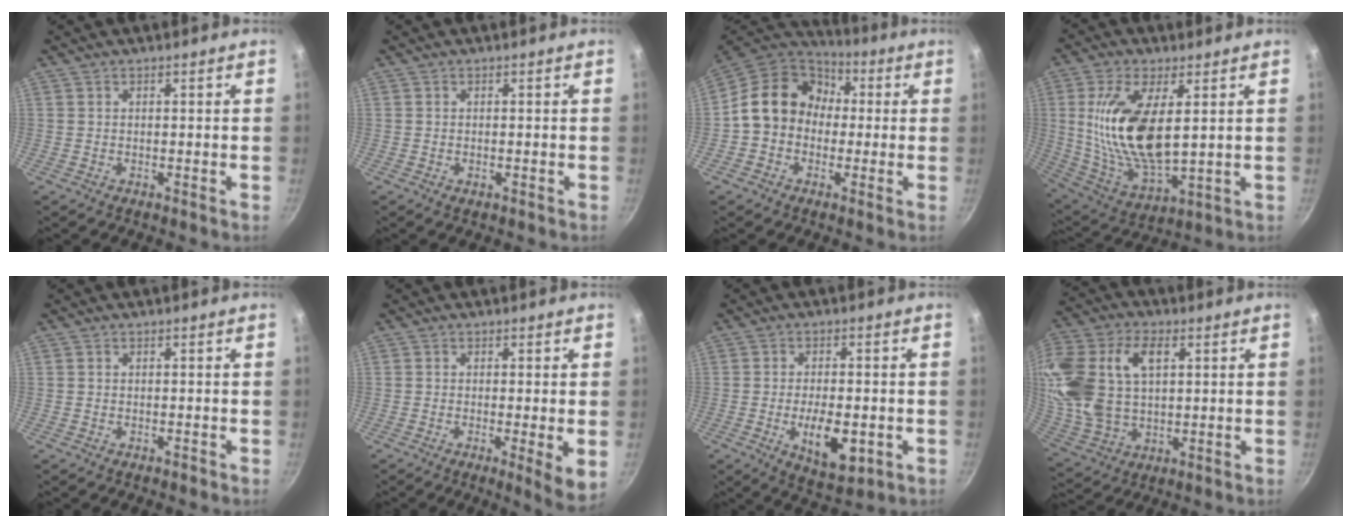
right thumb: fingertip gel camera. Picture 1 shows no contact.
{"total": 1.0, "force": [-0.3, 0.5, 0.8], "torque": [-0.012, 0.000, -0.005]}
{"total": 14.7, "force": [0.8, 12.4, 7.9], "torque": [-0.097, 0.040, -0.007]}
{"total": 18.0, "force": [3.4, 8.1, 15.7], "torque": [-0.305, -0.025, 0.074]}
{"total": 0.6, "force": [-0.4, 0.4, 0.3], "torque": [-0.005, 0.003, -0.006]}
{"total": 5.8, "force": [-0.9, 0.8, 5.7], "torque": [-0.084, -0.014, -0.012]}
{"total": 12.3, "force": [-3.3, 5.8, 10.4], "torque": [-0.156, 0.005, -0.044]}
{"total": 22.9, "force": [5.8, 14.8, 16.4], "torque": [-0.363, 0.008, 0.115]}